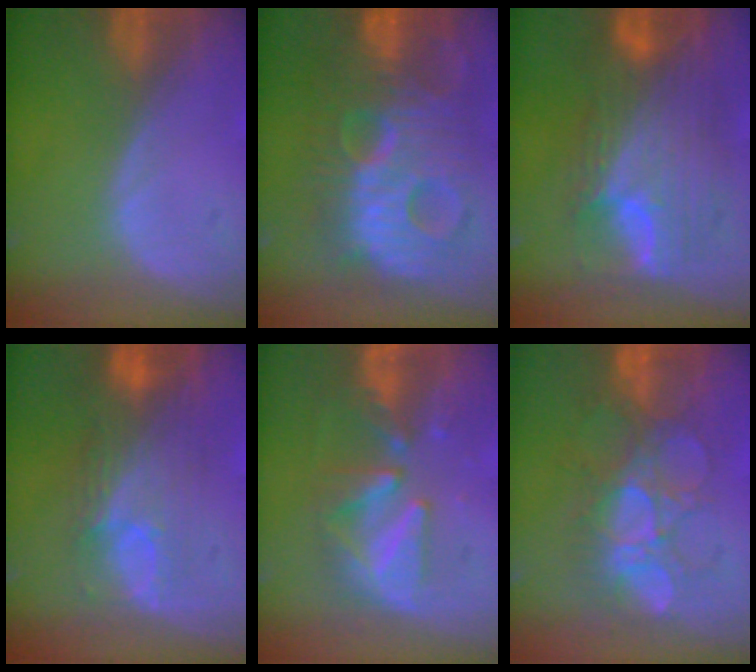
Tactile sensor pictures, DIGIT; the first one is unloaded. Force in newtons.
{"total": 13.6, "press": 13.5, "slide": 1.2}
{"total": 10.9, "press": 10.9, "slide": 0.8}
{"total": 9.2, "press": 8.2, "slide": 4.3}
{"total": 8.3, "press": 8.1, "slide": 1.9}
{"total": 8.7, "press": 8.3, "slide": 2.4}